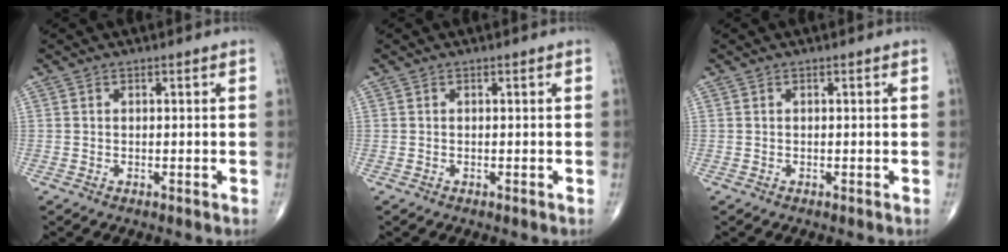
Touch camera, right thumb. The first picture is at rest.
{"total": 0.0}
{"total": 0.0}